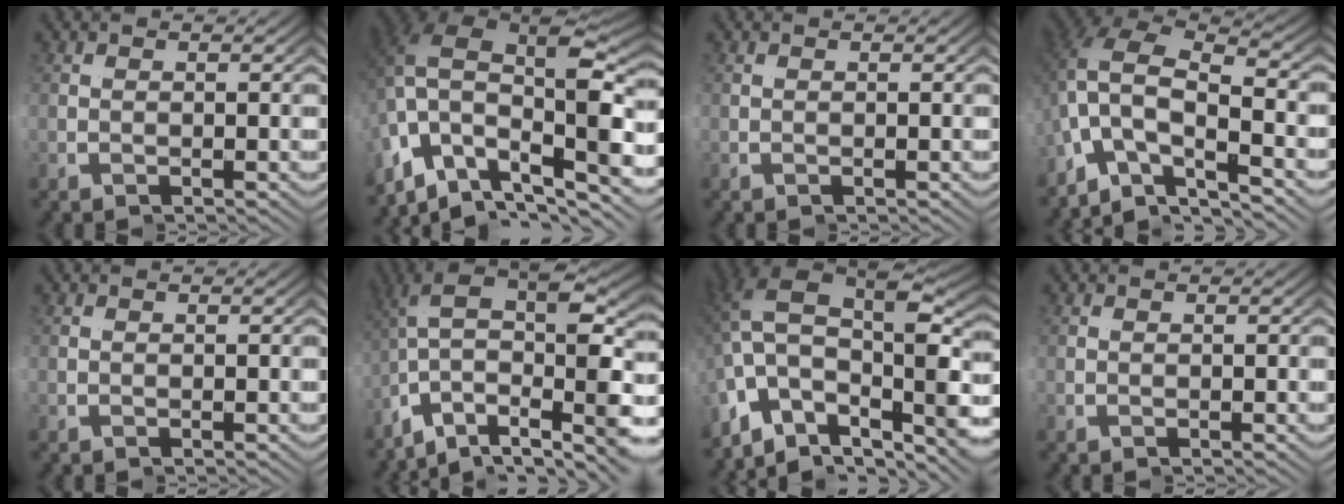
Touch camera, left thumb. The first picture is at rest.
{"total": 12.7, "force": [1.9, 4.9, 11.5], "torque": [-0.203, 0.037, 0.010]}
{"total": 0.0}
{"total": 9.5, "force": [1.4, 6.0, 7.3], "torque": [-0.143, 0.025, -0.009]}
{"total": 0.0}
{"total": 14.2, "force": [-0.1, 8.6, 11.2], "torque": [-0.189, -0.002, -0.015]}
{"total": 14.1, "force": [0.0, 7.4, 12.0], "torque": [-0.214, 0.009, -0.014]}
{"total": 0.0}